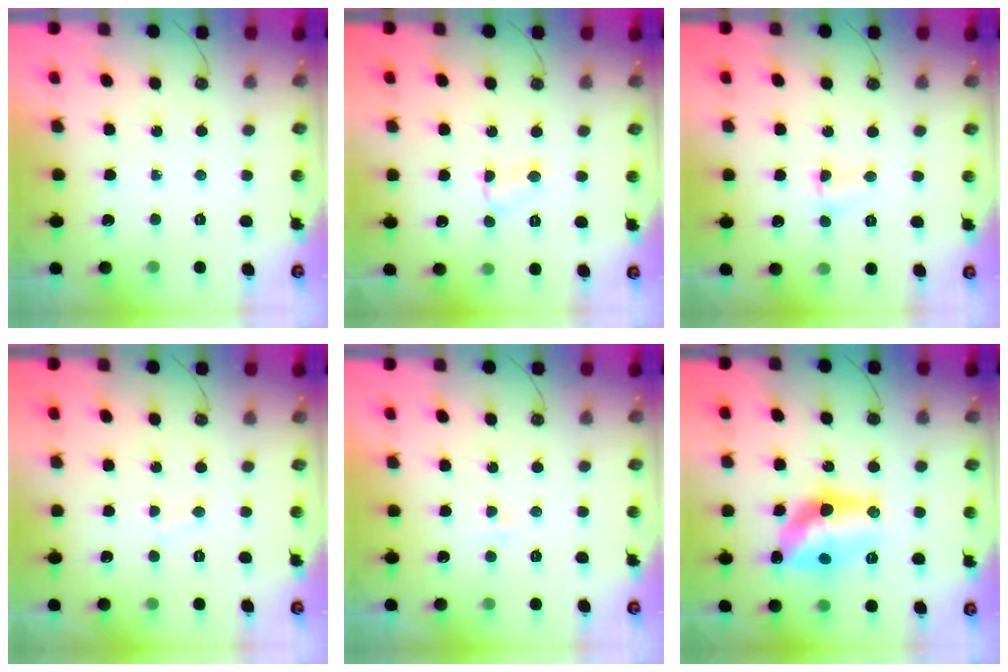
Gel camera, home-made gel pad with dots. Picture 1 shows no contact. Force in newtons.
{"total": 3.7, "press": 3.7, "slide": 0.4}
{"total": 2.4, "press": 2.4, "slide": 0.6}
{"total": 1.8, "press": 1.8, "slide": 0.1}
{"total": 2.1, "press": 1.6, "slide": 1.2}
{"total": 12.7, "press": 12.7, "slide": 0.4}